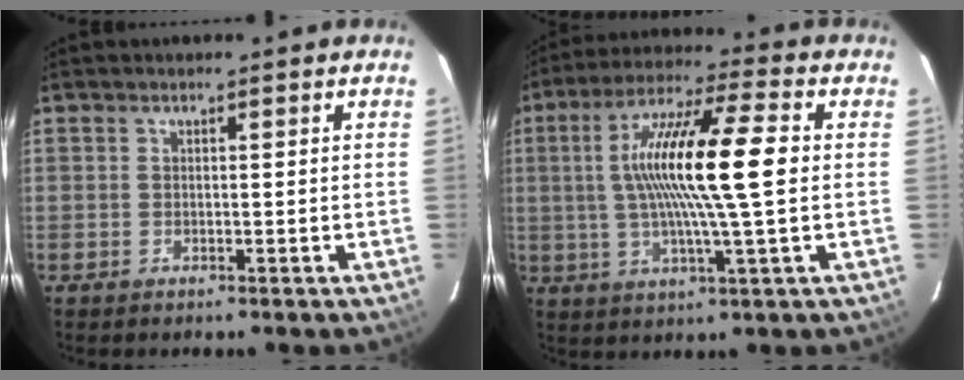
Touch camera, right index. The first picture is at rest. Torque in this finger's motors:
{"motor_torque": [2.08, -0.01, 1.05, 0.21]}